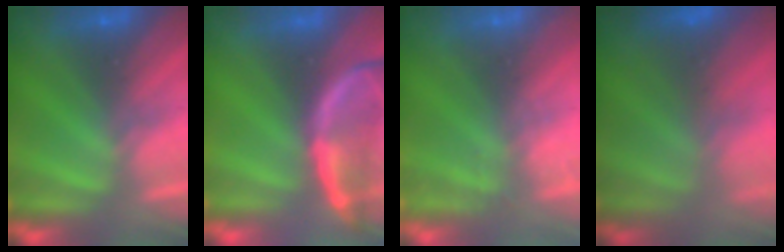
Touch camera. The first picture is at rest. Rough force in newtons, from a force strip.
{"total": 2.1}
{"total": 2.5}
{"total": 3.7}